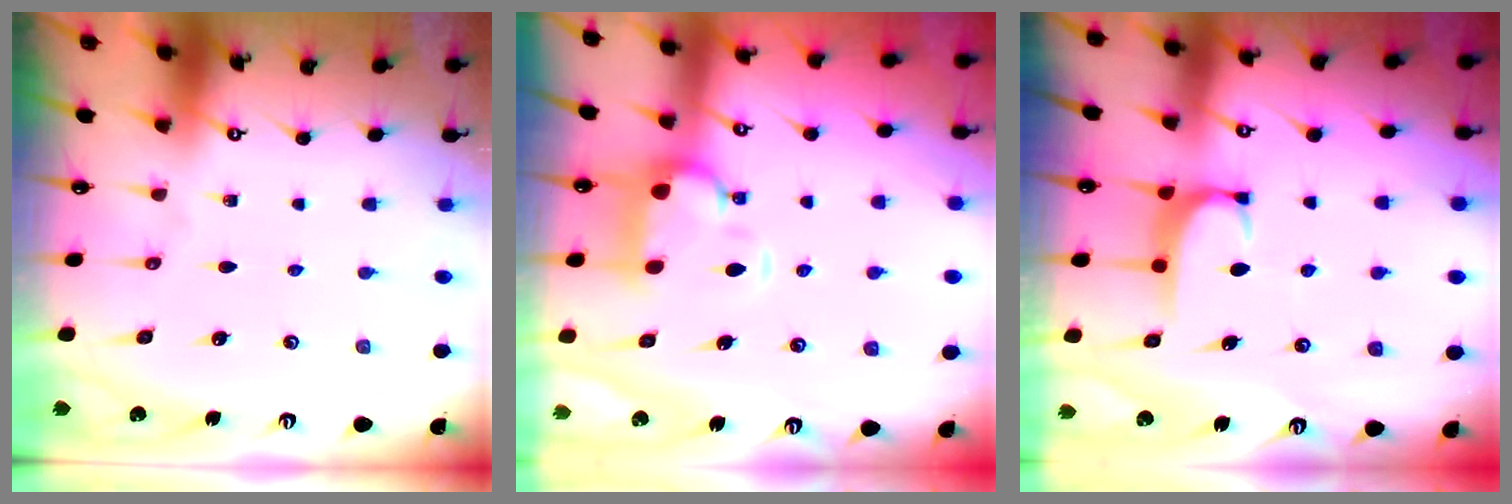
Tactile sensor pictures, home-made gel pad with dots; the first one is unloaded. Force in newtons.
{"total": 2.1, "press": 1.6, "slide": 1.3}
{"total": 1.6, "press": 1.6, "slide": 0.5}